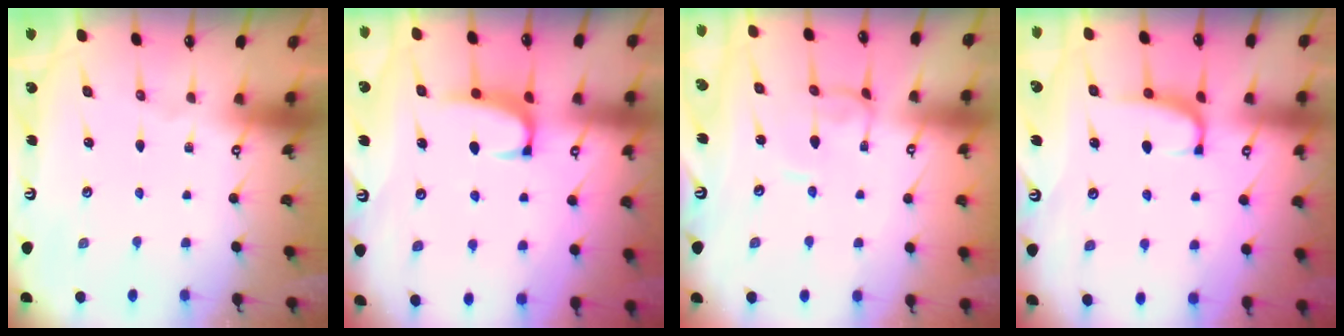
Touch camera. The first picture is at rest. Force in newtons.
{"total": 1.2, "press": 0.9, "slide": 0.7}
{"total": 1.4, "press": 1.4, "slide": 0.2}
{"total": 0.7, "press": 0.0, "slide": 0.7}